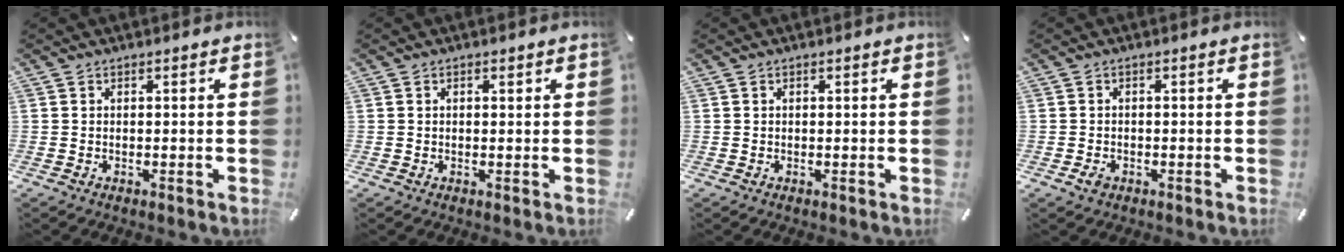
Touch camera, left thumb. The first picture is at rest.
{"total": 1.0, "force": [0.2, 0.6, 0.7], "torque": [-0.016, 0.006, 0.001]}
{"total": 0.0}
{"total": 2.0, "force": [-0.9, 1.4, 1.1], "torque": [-0.027, 0.002, -0.021]}